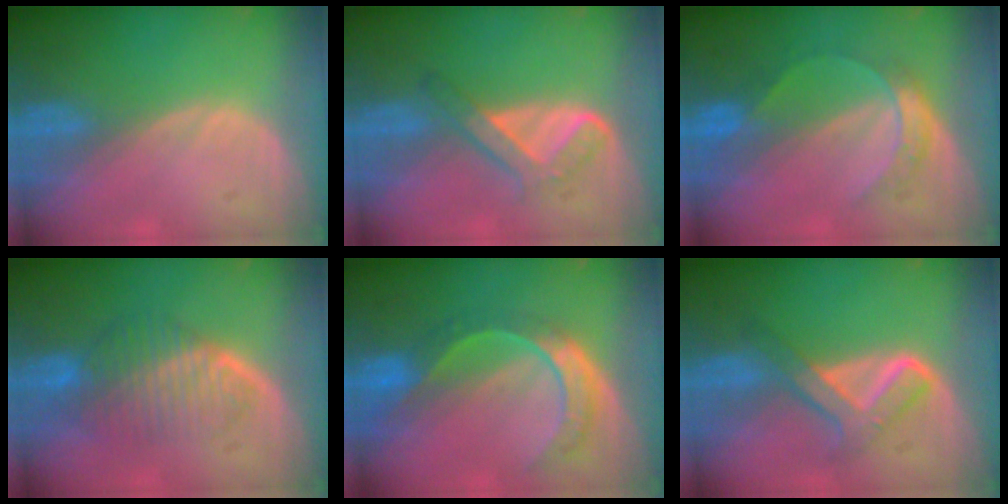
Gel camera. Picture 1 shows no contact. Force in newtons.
{"total": 4.8, "press": 4.8, "slide": 0.7}
{"total": 4.8, "press": 4.7, "slide": 0.5}
{"total": 7.4, "press": 6.8, "slide": 3.0}
{"total": 8.3, "press": 7.0, "slide": 4.5}
{"total": 5.7, "press": 5.7, "slide": 0.3}